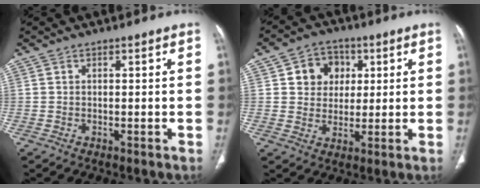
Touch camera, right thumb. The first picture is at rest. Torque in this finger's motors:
{"motor_torque": [-0.16, 1.16, 0.21, 0.37, 0.01]}